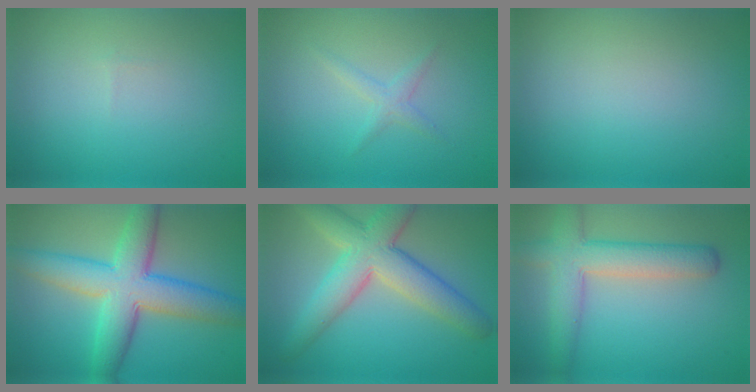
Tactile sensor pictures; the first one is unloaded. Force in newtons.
{"total": 1.3, "press": 1.3, "slide": 0.0}
{"total": 0.0}
{"total": 8.6, "press": 8.6, "slide": 0.3}
{"total": 7.5, "press": 7.5, "slide": 0.6}
{"total": 5.7, "press": 5.7, "slide": 0.3}